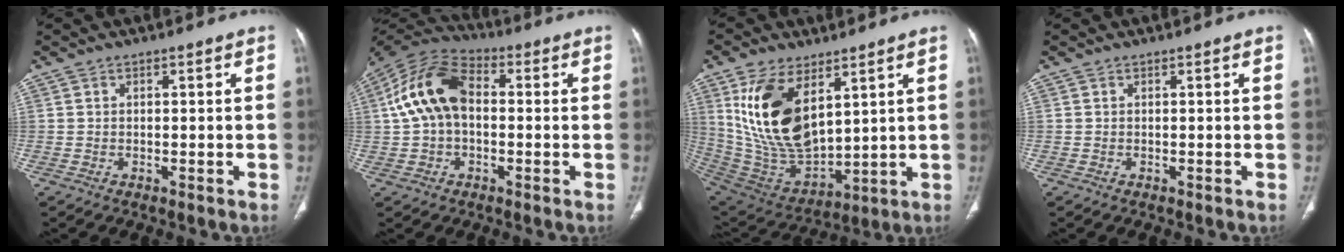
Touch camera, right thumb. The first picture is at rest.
{"total": 13.9, "force": [1.0, 9.0, 10.5], "torque": [-0.200, 0.037, 0.006]}
{"total": 19.6, "force": [7.4, 10.4, 15.0], "torque": [-0.267, -0.033, 0.160]}
{"total": 0.0}